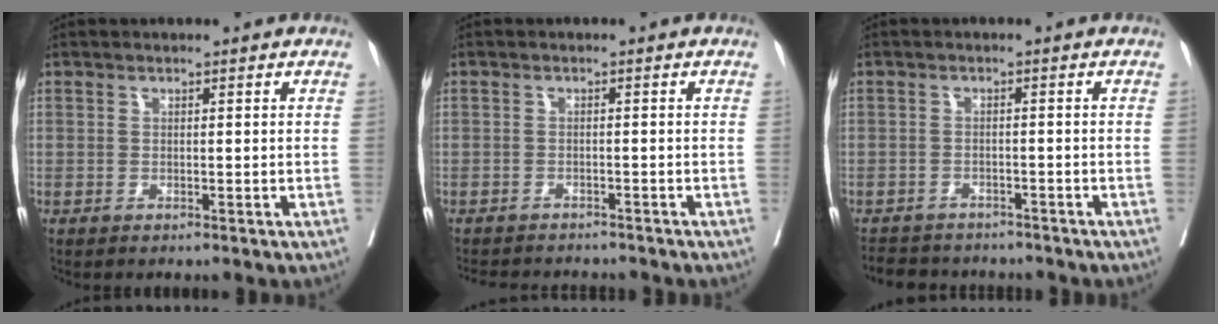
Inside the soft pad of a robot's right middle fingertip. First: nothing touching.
{"total": 7.9, "force": [-7.5, 1.8, 2.1], "torque": [-0.029, -0.004, -0.097]}
{"total": 8.2, "force": [-7.5, 2.7, 1.8], "torque": [-0.030, 0.002, -0.100]}